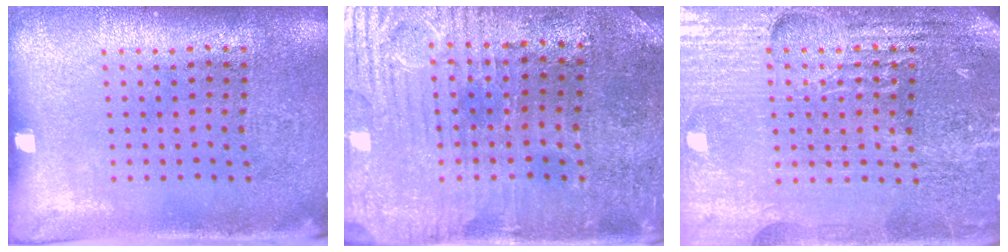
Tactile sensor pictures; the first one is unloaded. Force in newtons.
{"total": 2.2, "press": 2.2, "slide": 0.5}
{"total": 4.9, "press": 4.6, "slide": 1.8}